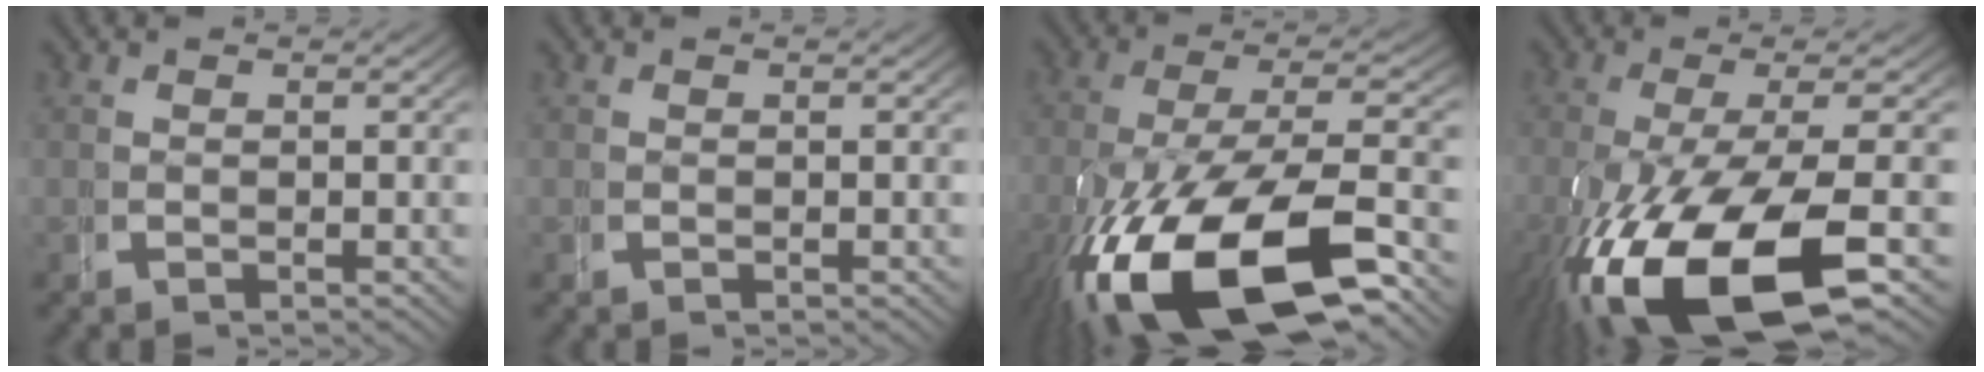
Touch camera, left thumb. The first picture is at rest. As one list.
[{"total": 0.0}, {"total": 13.9, "force": [-4.7, 6.4, 11.4], "torque": [-0.233, -0.042, -0.046]}, {"total": 12.5, "force": [-3.6, 5.4, 10.7], "torque": [-0.227, -0.032, -0.033]}]